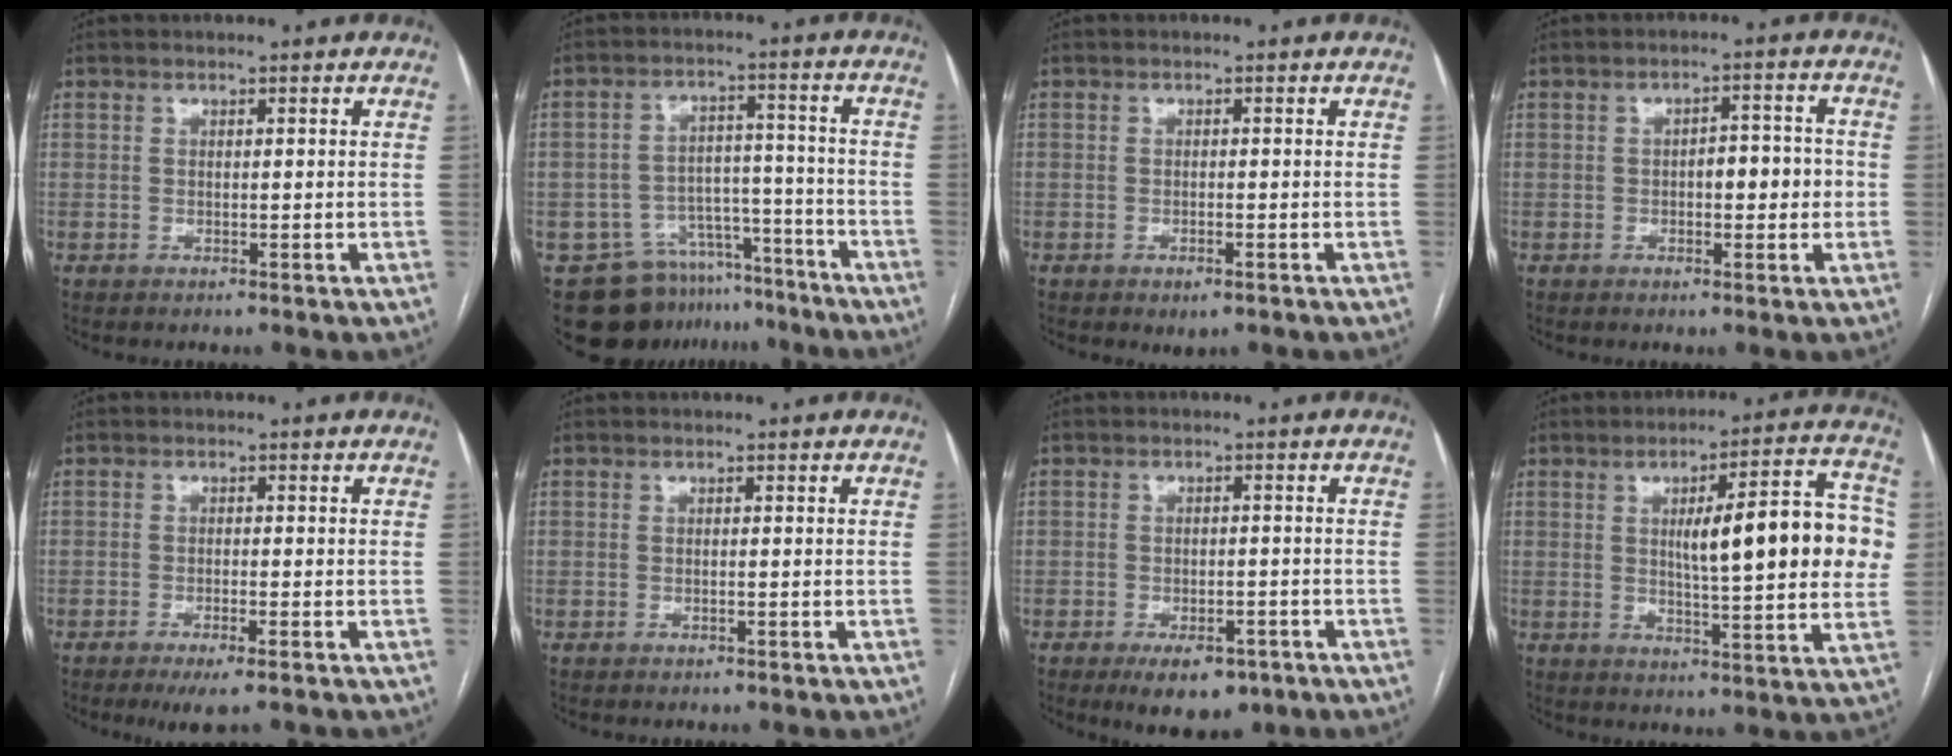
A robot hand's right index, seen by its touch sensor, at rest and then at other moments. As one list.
[{"total": 13.3, "force": [-10.7, 7.6, 2.1], "torque": [-0.027, 0.046, -0.153]}, {"total": 1.9, "force": [-1.0, 0.7, 1.4], "torque": [-0.022, -0.003, -0.009]}, {"total": 5.0, "force": [-0.5, 2.1, 4.5], "torque": [-0.060, 0.018, -0.006]}, {"total": 4.0, "force": [-2.6, 0.3, 3.0], "torque": [-0.048, -0.011, -0.042]}, {"total": 0.0}, {"total": 7.0, "force": [-4.5, 3.5, 4.0], "torque": [-0.054, 0.000, -0.061]}, {"total": 16.3, "force": [2.0, 3.1, 15.9], "torque": [-0.209, 0.029, 0.029]}]